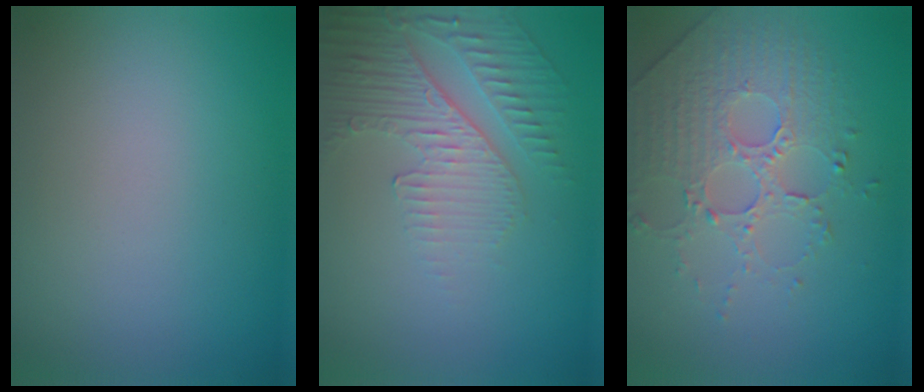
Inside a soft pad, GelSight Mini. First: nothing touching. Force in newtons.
{"total": 5.0, "press": 3.4, "slide": 3.7}
{"total": 5.2, "press": 3.7, "slide": 3.6}